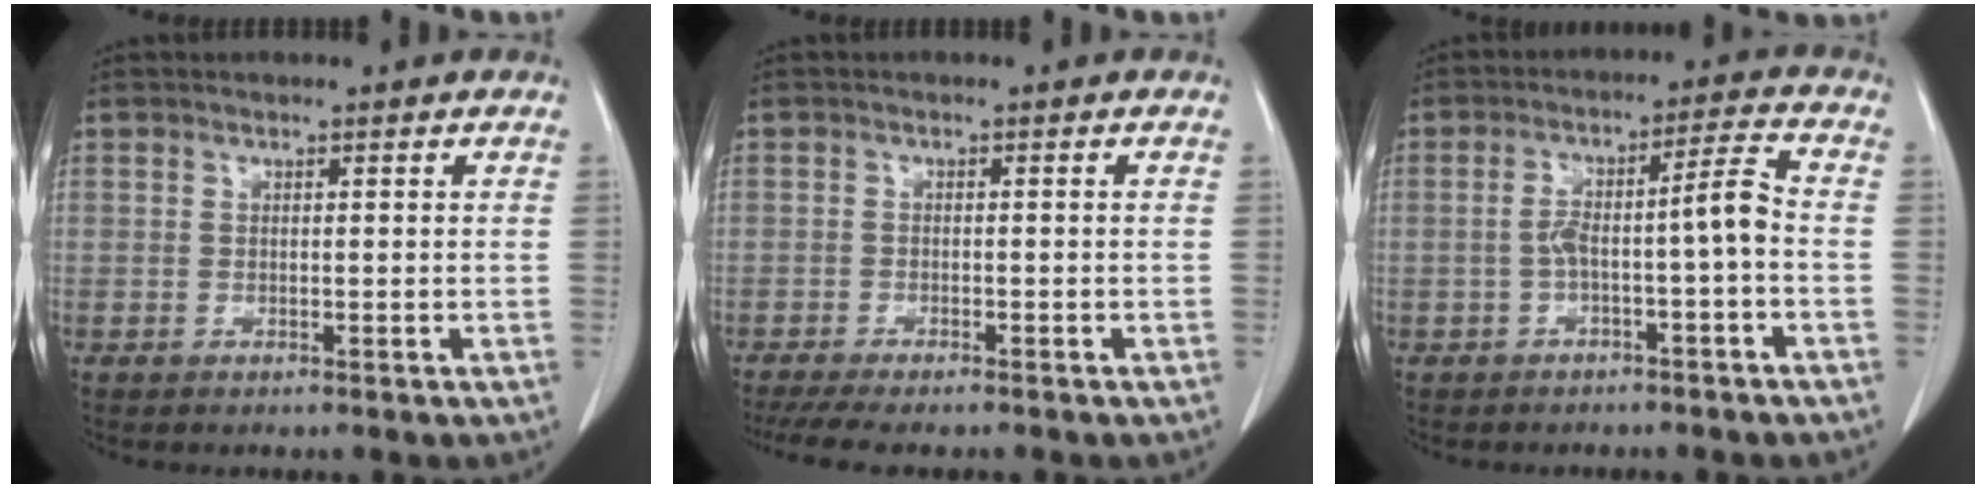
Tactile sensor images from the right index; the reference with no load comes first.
{"total": 4.3, "force": [-3.4, 0.0, 2.7], "torque": [-0.039, -0.010, -0.059]}
{"total": 6.3, "force": [-1.5, -0.2, 6.2], "torque": [-0.103, 0.028, -0.022]}